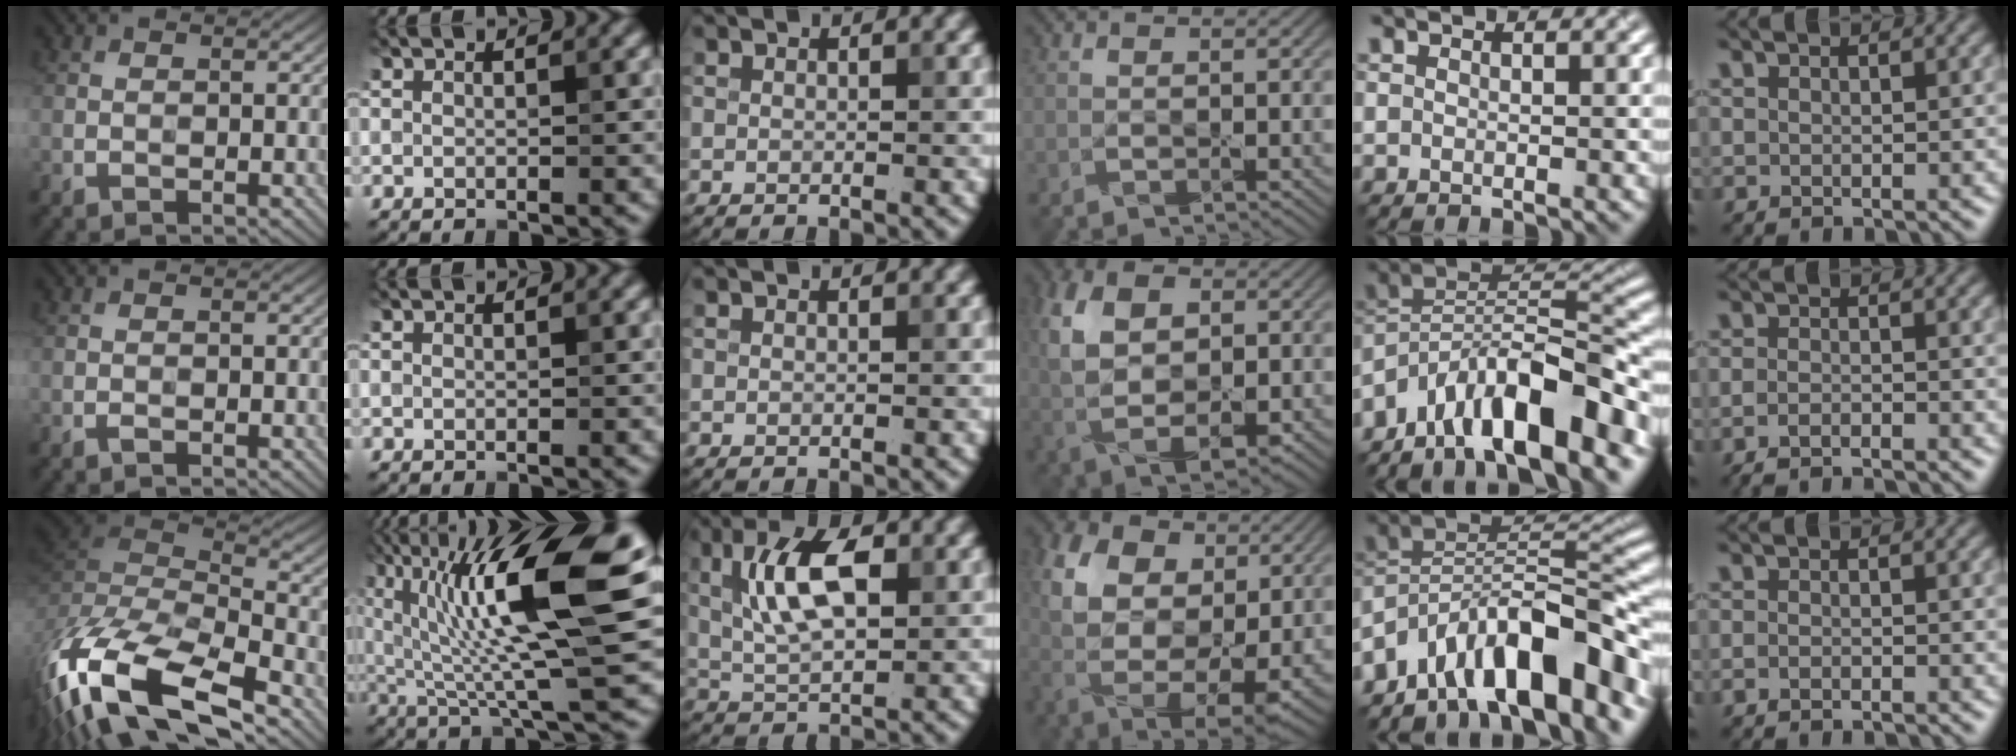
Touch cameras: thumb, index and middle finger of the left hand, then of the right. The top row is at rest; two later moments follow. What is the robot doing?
{"motion": "wipe", "object": "measuring cup"}